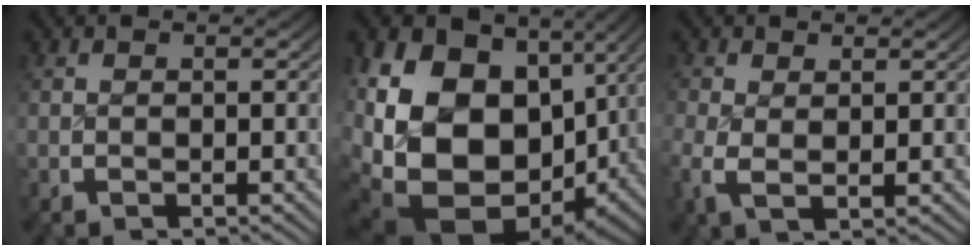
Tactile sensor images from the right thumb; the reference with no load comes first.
{"total": 24.1, "force": [-2.5, 17.7, 16.1], "torque": [-0.349, -0.084, -0.008]}
{"total": 2.2, "force": [0.2, 1.2, 1.8], "torque": [-0.043, -0.015, 0.012]}